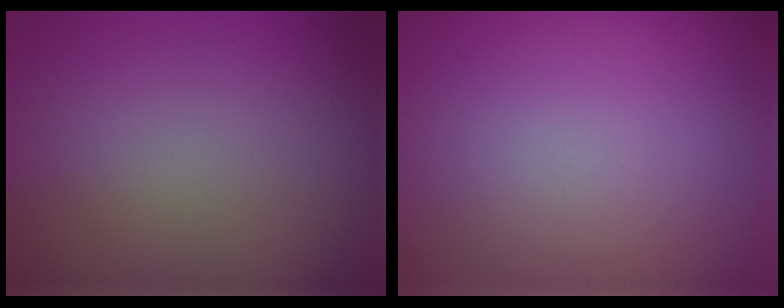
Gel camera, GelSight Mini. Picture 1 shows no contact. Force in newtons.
{"total": 0.0}